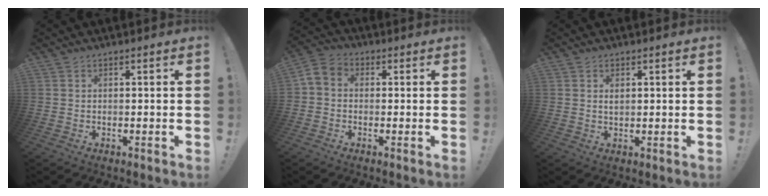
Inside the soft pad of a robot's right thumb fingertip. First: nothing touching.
{"total": 4.2, "force": [-0.8, 3.4, 2.4], "torque": [-0.052, 0.007, -0.012]}
{"total": 1.5, "force": [0.5, 1.0, 1.0], "torque": [-0.013, -0.001, 0.007]}